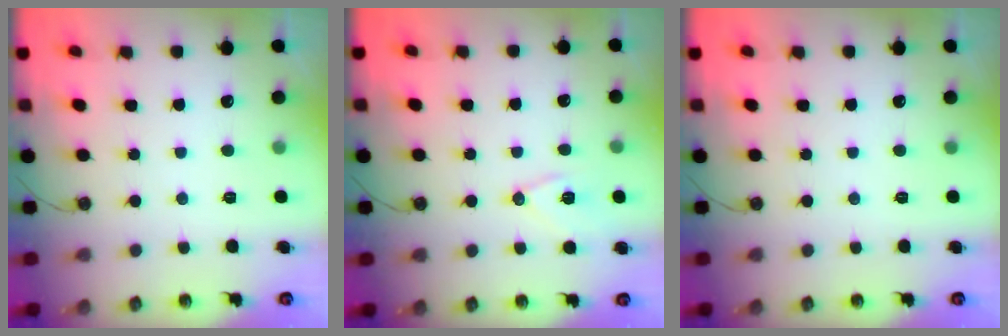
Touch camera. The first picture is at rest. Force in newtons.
{"total": 9.0, "press": 8.6, "slide": 2.7}
{"total": 0.0}